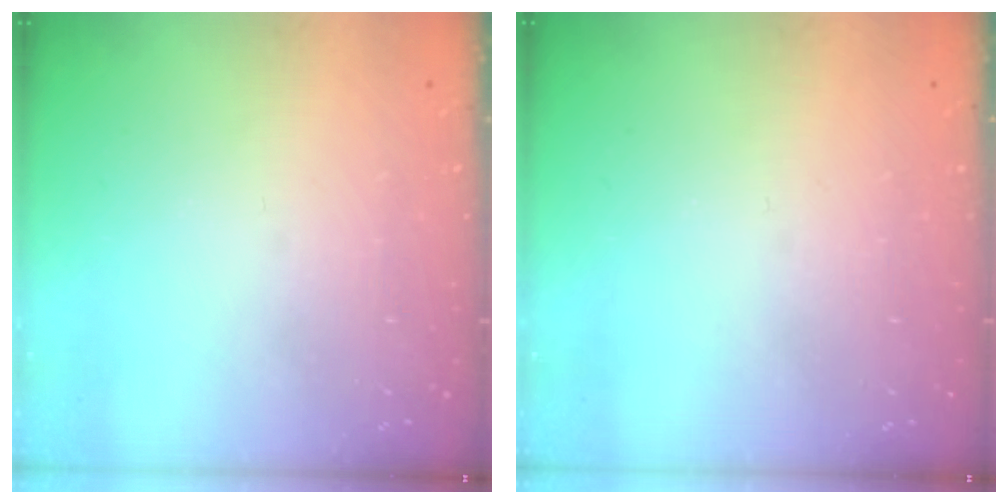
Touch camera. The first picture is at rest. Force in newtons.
{"total": 0.0}